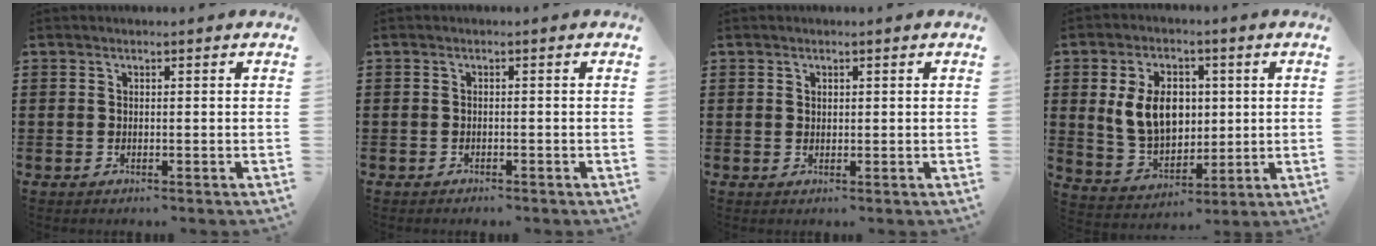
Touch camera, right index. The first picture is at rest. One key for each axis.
{"total": 0.8, "fx": -0.7, "fy": 0.2, "fz": 0.1, "tx": -0.005, "ty": 0.000, "tz": -0.016}
{"total": 0.7, "fx": 0.4, "fy": 0.5, "fz": 0.2, "tx": -0.005, "ty": 0.003, "tz": 0.009}
{"total": 9.3, "fx": 1.4, "fy": 6.7, "fz": 6.3, "tx": -0.151, "ty": 0.012, "tz": 0.023}